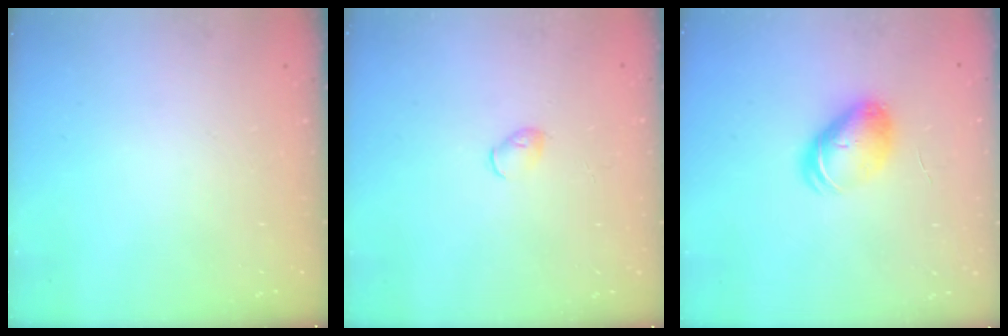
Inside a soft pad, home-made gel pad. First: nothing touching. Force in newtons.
{"total": 2.9, "press": 2.9, "slide": 0.7}
{"total": 8.8, "press": 8.8, "slide": 0.4}